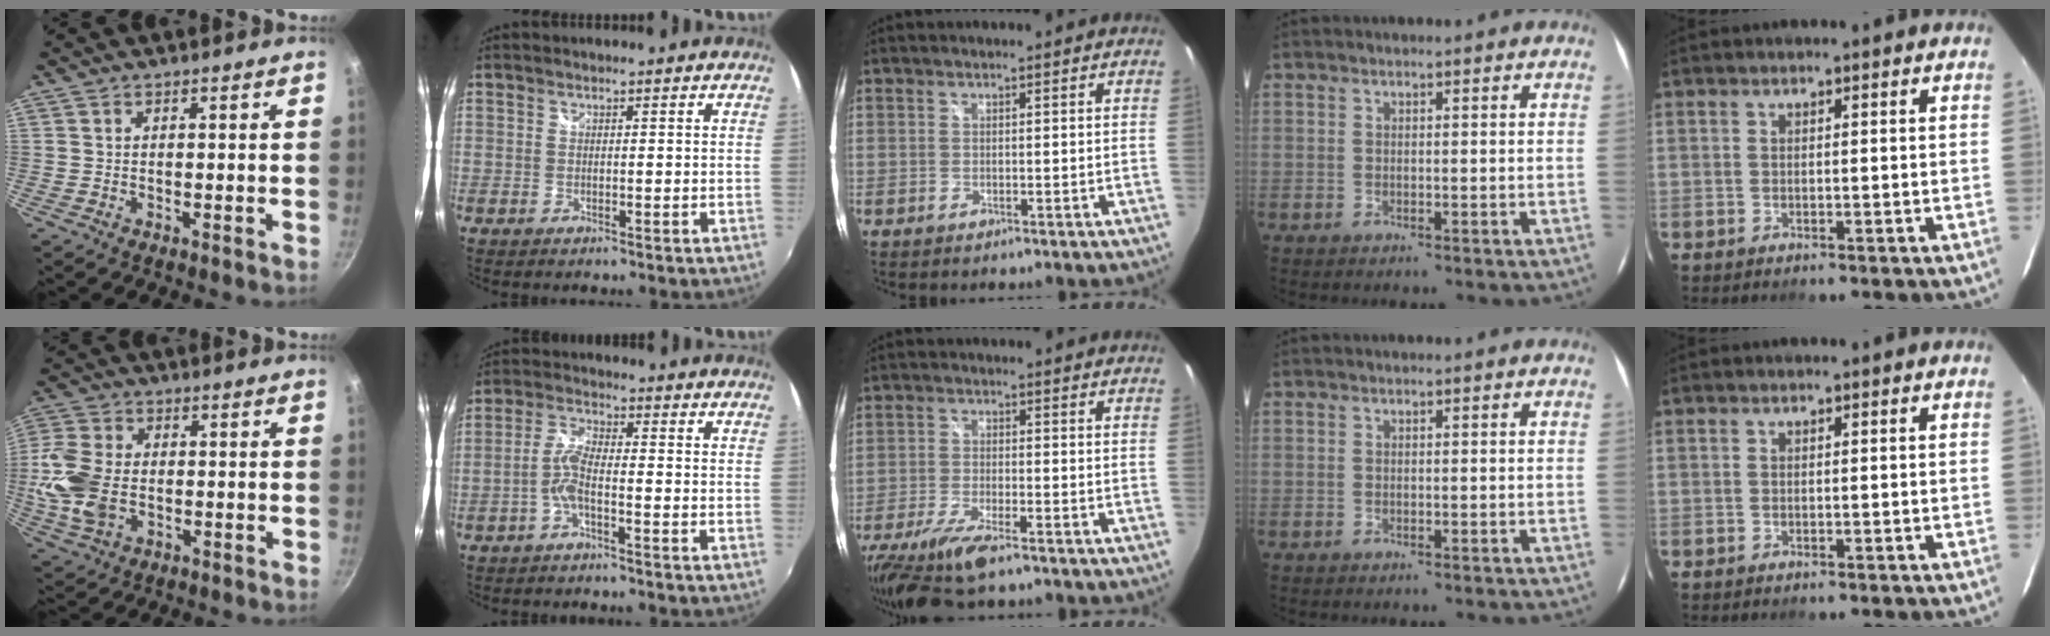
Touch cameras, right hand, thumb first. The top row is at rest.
{"thumb": {"total": 11.2, "force": [-1.5, 7.6, 8.1], "torque": [-0.166, 0.008, -0.036]}, "index": {"total": 4.0, "force": [-1.9, 0.7, 3.5], "torque": [-0.085, 0.009, -0.039]}, "middle": {"total": 12.8, "force": [-9.4, 3.1, 8.1], "torque": [-0.178, -0.043, -0.170]}}